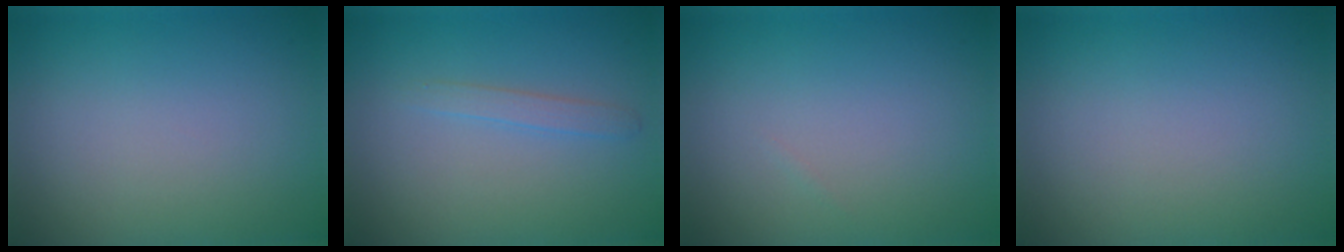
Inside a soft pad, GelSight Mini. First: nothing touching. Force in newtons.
{"total": 1.3, "press": 1.3, "slide": 0.1}
{"total": 0.0}
{"total": 0.0}